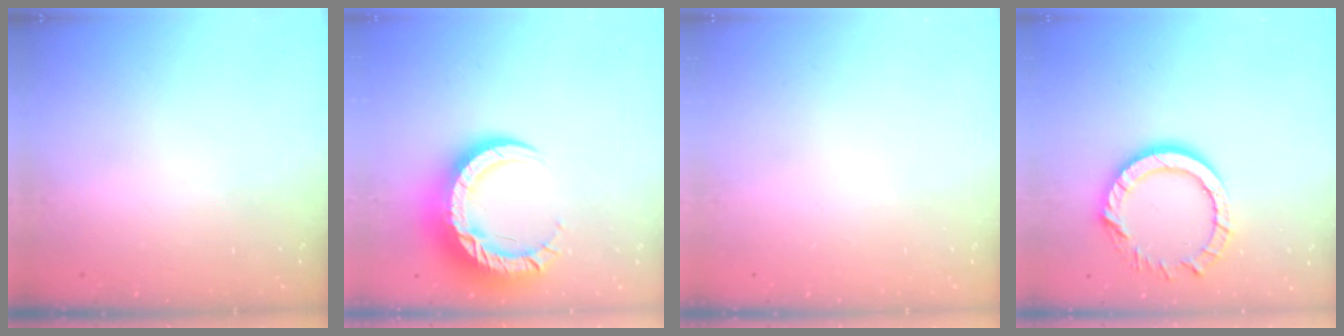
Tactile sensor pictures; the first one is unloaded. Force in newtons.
{"total": 15.7, "press": 15.6, "slide": 1.4}
{"total": 0.0}
{"total": 12.6, "press": 12.6, "slide": 1.2}